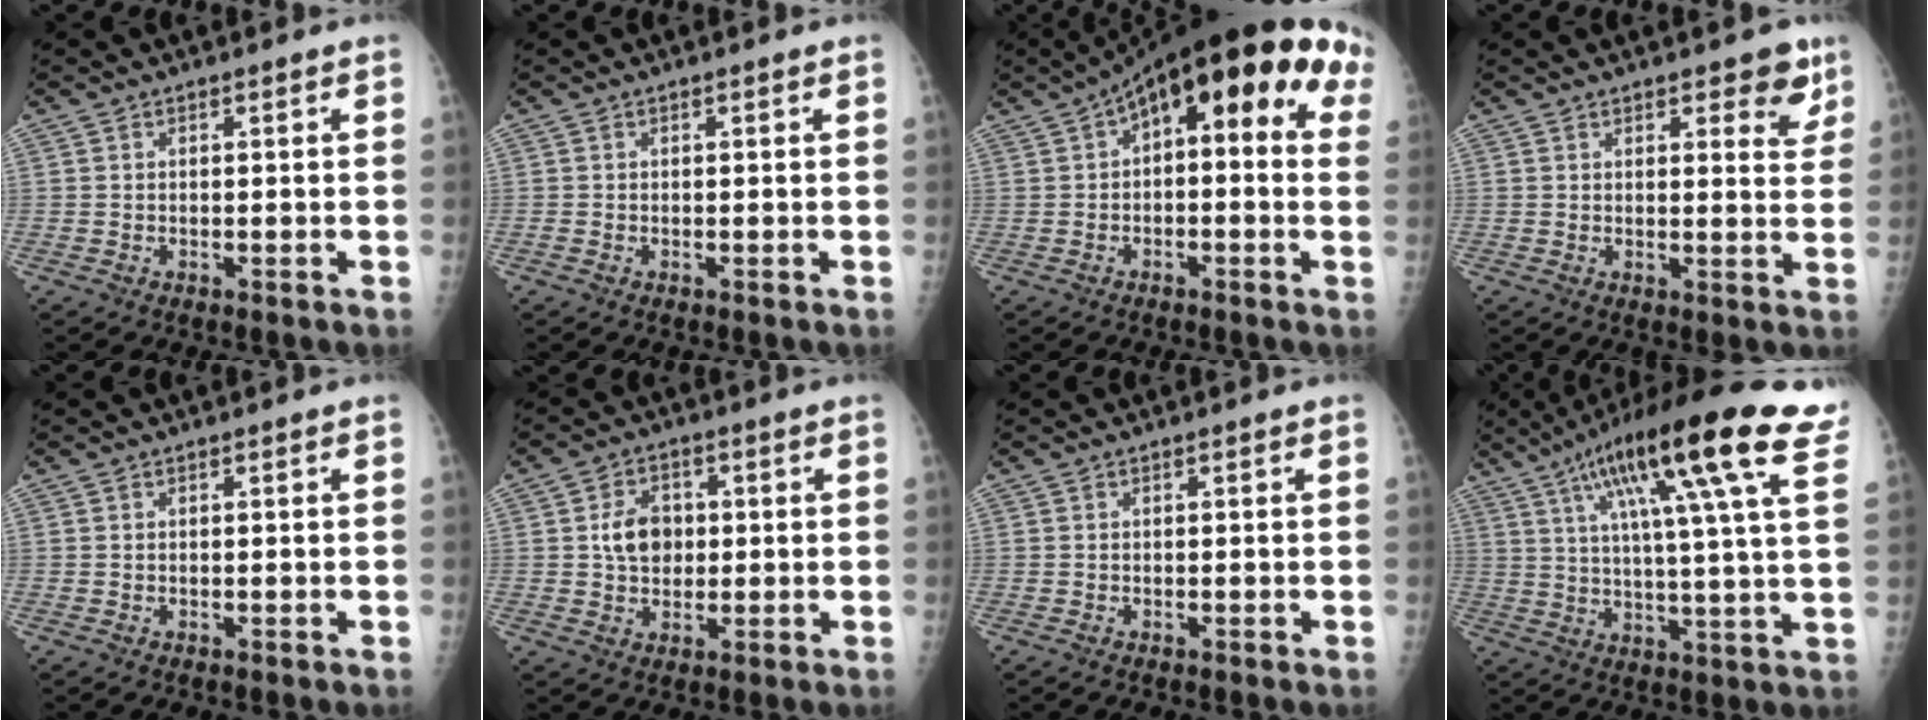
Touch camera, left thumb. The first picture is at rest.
{"total": 0.5, "force": [0.0, 0.2, 0.5], "torque": [-0.007, 0.001, 0.002]}
{"total": 18.1, "force": [5.2, 7.4, 15.7], "torque": [-0.195, 0.044, 0.059]}
{"total": 5.9, "force": [3.7, 2.4, 3.9], "torque": [-0.018, -0.018, 0.041]}
{"total": 0.0}
{"total": 6.6, "force": [0.5, 5.2, 4.1], "torque": [-0.048, 0.002, 0.008]}
{"total": 0.0}
{"total": 24.2, "force": [12.6, 3.3, 20.4], "torque": [-0.314, -0.008, 0.178]}